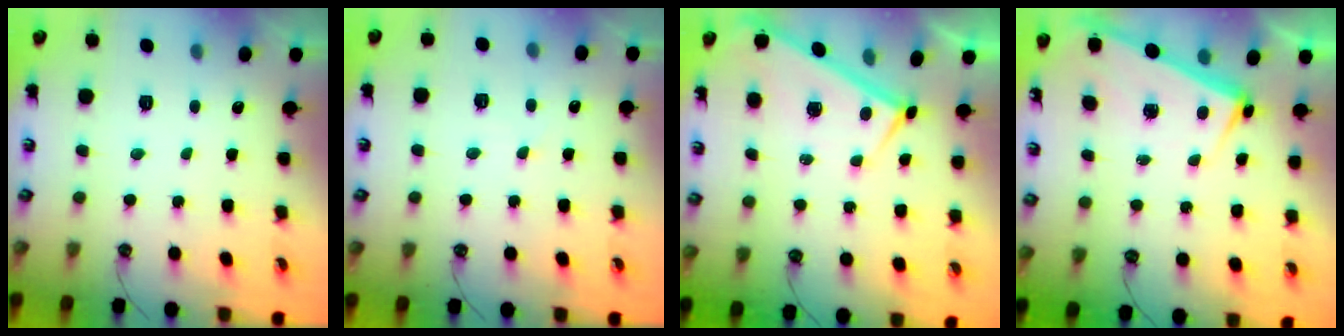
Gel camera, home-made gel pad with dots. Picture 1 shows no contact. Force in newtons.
{"total": 0.9, "press": 0.9, "slide": 0.1}
{"total": 0.0}
{"total": 2.5, "press": 2.3, "slide": 0.8}